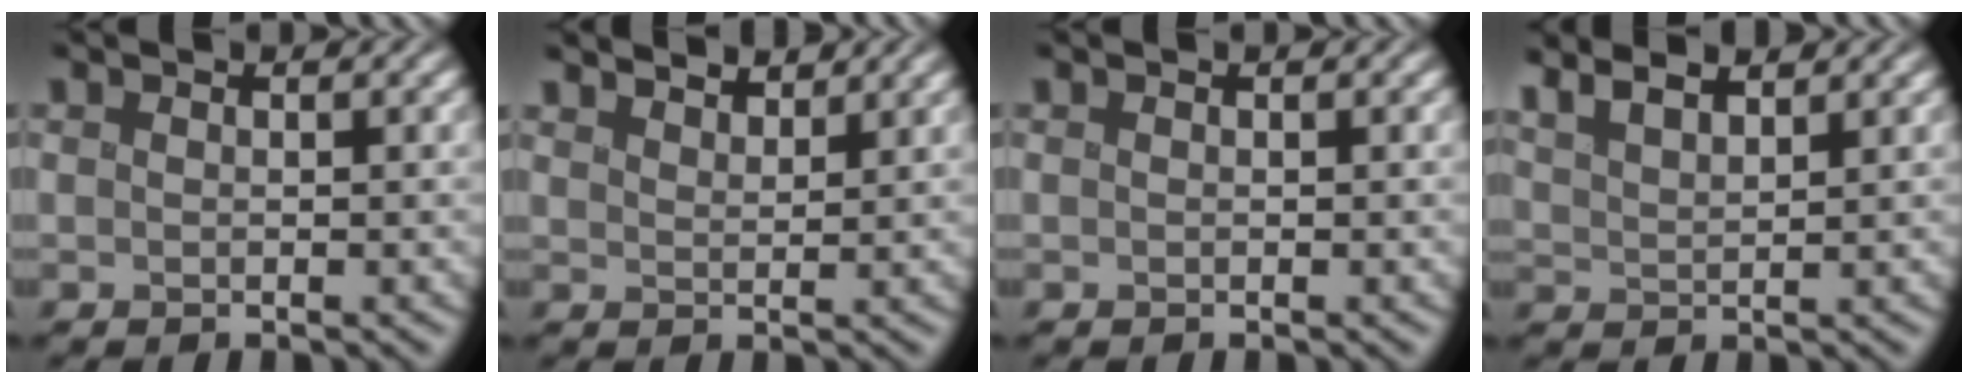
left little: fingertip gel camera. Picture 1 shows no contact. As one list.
[{"total": 4.0, "force": [3.8, 0.9, 1.1], "torque": [-0.010, 0.014, 0.039]}, {"total": 0.0}, {"total": 4.0, "force": [3.0, 1.1, 2.4], "torque": [-0.049, 0.017, 0.041]}]